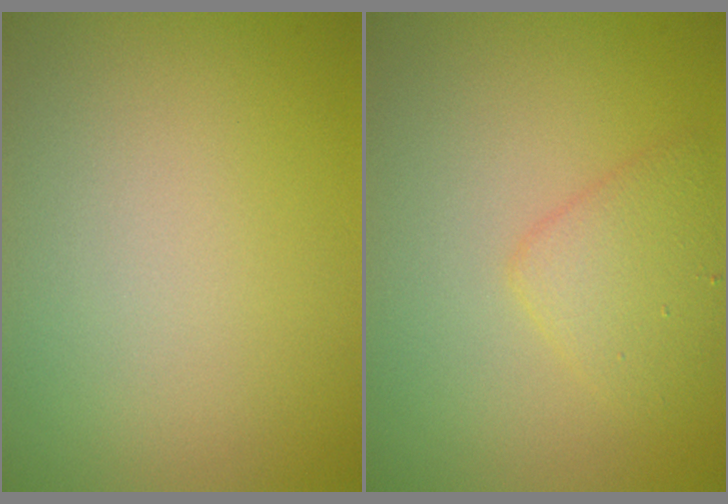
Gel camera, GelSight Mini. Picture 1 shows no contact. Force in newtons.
{"total": 2.6, "press": 2.6, "slide": 0.0}